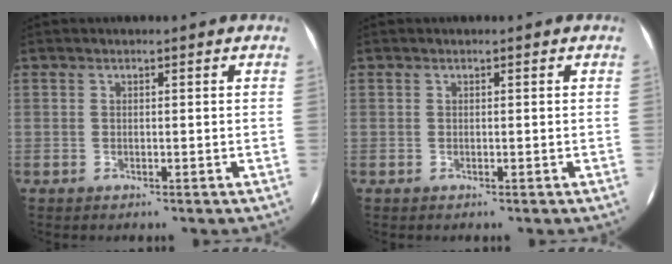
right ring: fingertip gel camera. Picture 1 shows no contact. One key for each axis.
{"total": 0.0}